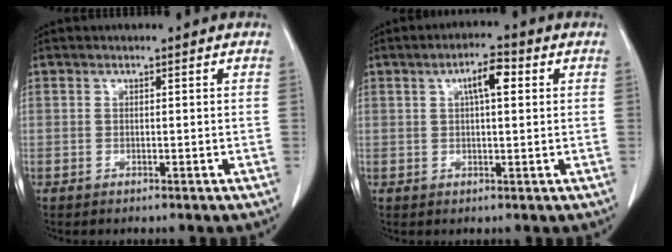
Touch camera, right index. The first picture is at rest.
{"total": 4.7, "force": [1.5, 1.2, 4.3], "torque": [-0.075, 0.012, 0.024]}